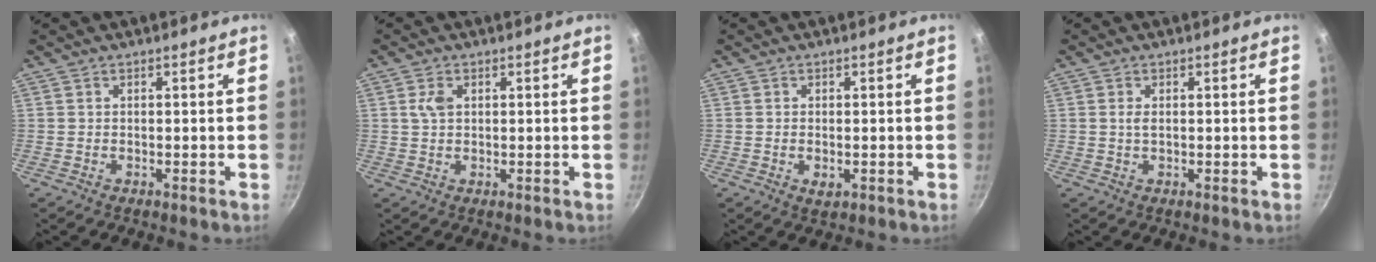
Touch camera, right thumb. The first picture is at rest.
{"total": 2.7, "force": [0.7, 1.6, 2.0], "torque": [-0.040, 0.002, 0.016]}
{"total": 1.9, "force": [-0.4, 1.1, 1.5], "torque": [-0.024, -0.001, -0.005]}
{"total": 1.3, "force": [0.3, 0.5, 1.1], "torque": [-0.023, -0.002, 0.007]}